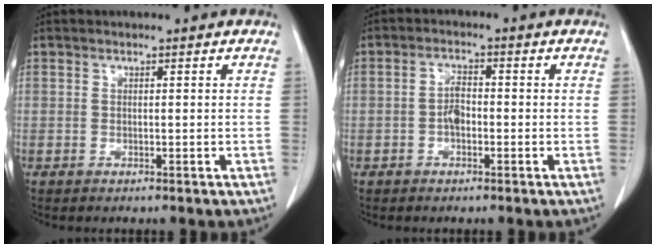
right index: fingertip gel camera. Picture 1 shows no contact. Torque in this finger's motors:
{"motor_torque": [0.56, -0.38, 0.14, 0.06]}